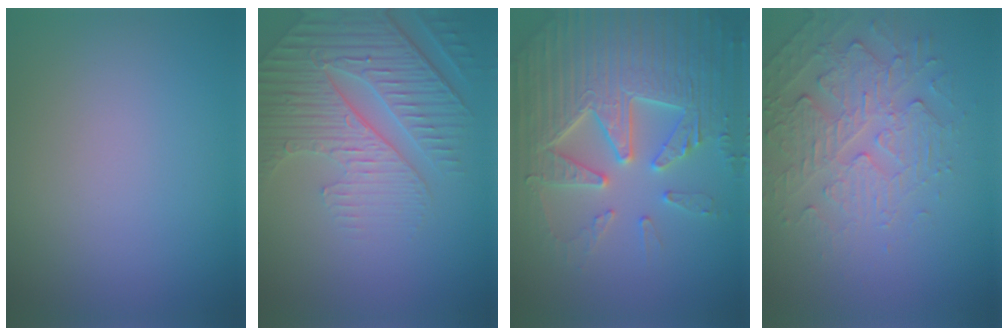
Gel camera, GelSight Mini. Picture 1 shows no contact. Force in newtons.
{"total": 7.0, "press": 5.4, "slide": 4.5}
{"total": 7.6, "press": 7.5, "slide": 1.5}
{"total": 4.8, "press": 3.5, "slide": 3.2}